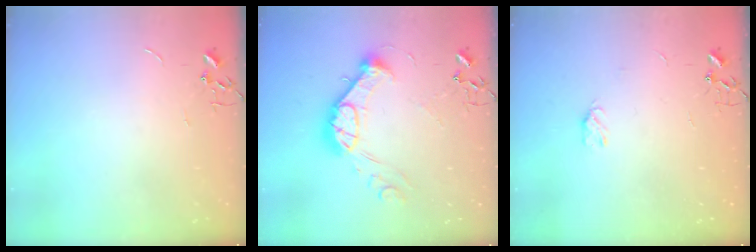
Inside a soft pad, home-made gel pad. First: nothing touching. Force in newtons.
{"total": 16.1, "press": 16.1, "slide": 1.4}
{"total": 2.5, "press": 2.5, "slide": 0.5}